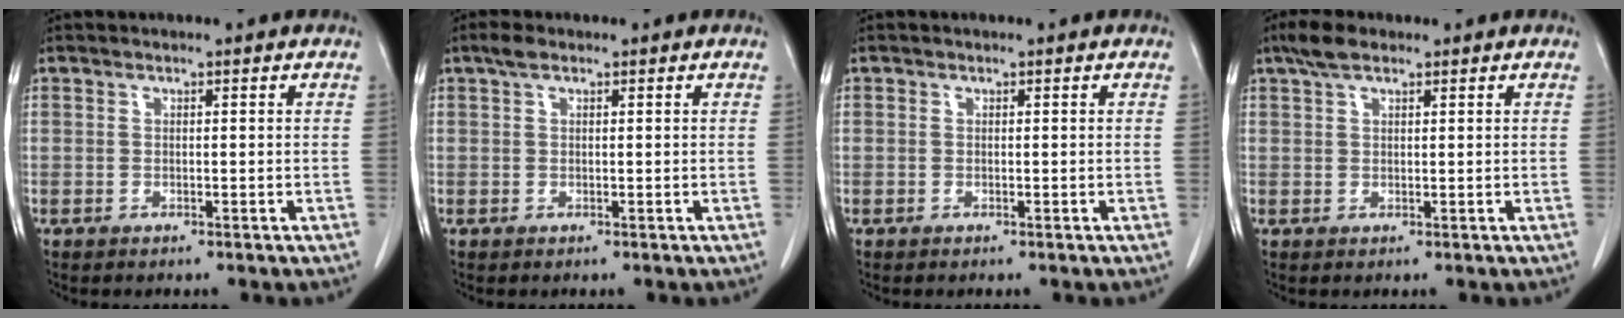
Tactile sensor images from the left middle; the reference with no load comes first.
{"total": 1.5, "force": [1.0, 0.6, 0.9], "torque": [-0.021, 0.012, 0.018]}
{"total": 0.0}
{"total": 3.4, "force": [2.5, 1.3, 2.0], "torque": [-0.044, 0.013, 0.047]}